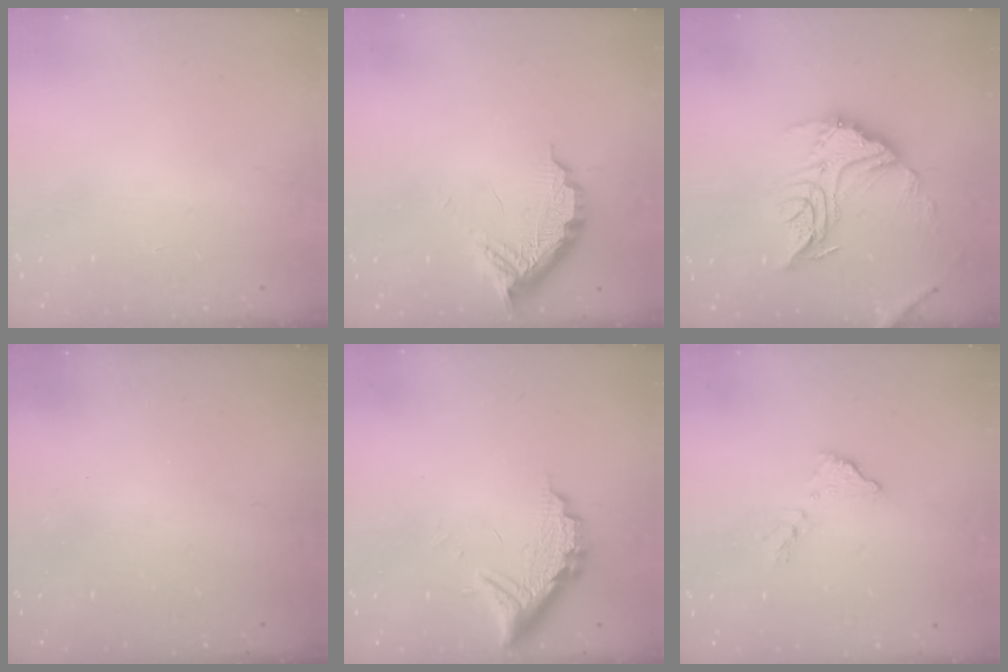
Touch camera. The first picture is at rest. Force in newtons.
{"total": 11.4, "press": 11.4, "slide": 0.6}
{"total": 17.1, "press": 17.0, "slide": 1.7}
{"total": 3.1, "press": 3.1, "slide": 0.1}
{"total": 11.9, "press": 11.9, "slide": 0.7}
{"total": 8.5, "press": 8.5, "slide": 0.3}